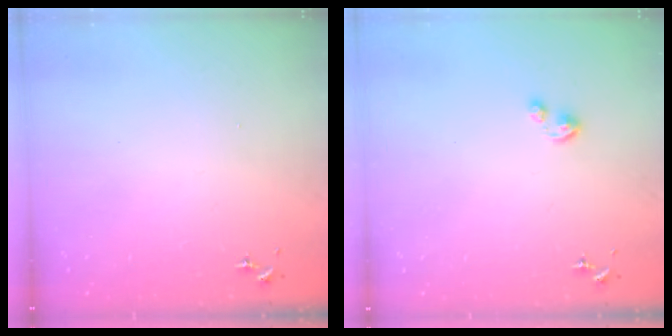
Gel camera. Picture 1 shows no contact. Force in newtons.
{"total": 3.5, "press": 3.5, "slide": 0.4}